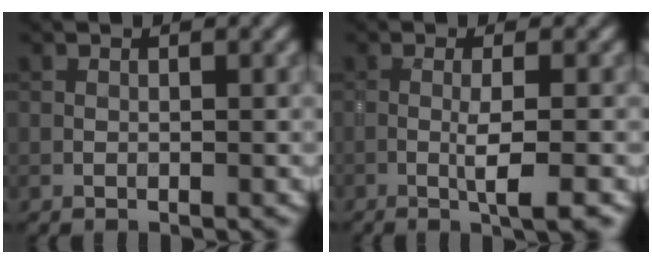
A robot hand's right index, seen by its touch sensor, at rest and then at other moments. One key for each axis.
{"total": 3.3, "fx": -0.9, "fy": 0.4, "fz": 3.1, "tx": -0.050, "ty": 0.002, "tz": -0.020}